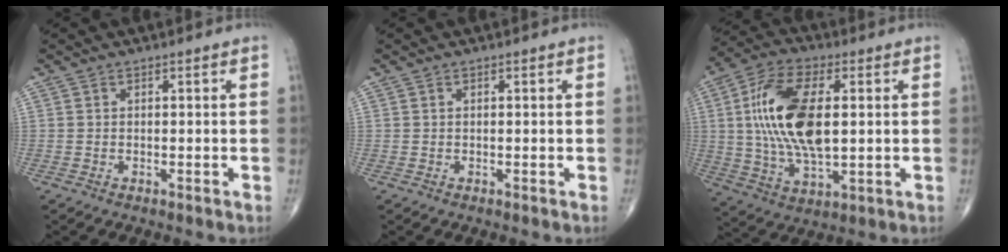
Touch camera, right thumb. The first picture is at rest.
{"total": 0.0}
{"total": 17.9, "force": [2.2, 8.6, 15.5], "torque": [-0.303, -0.001, 0.040]}